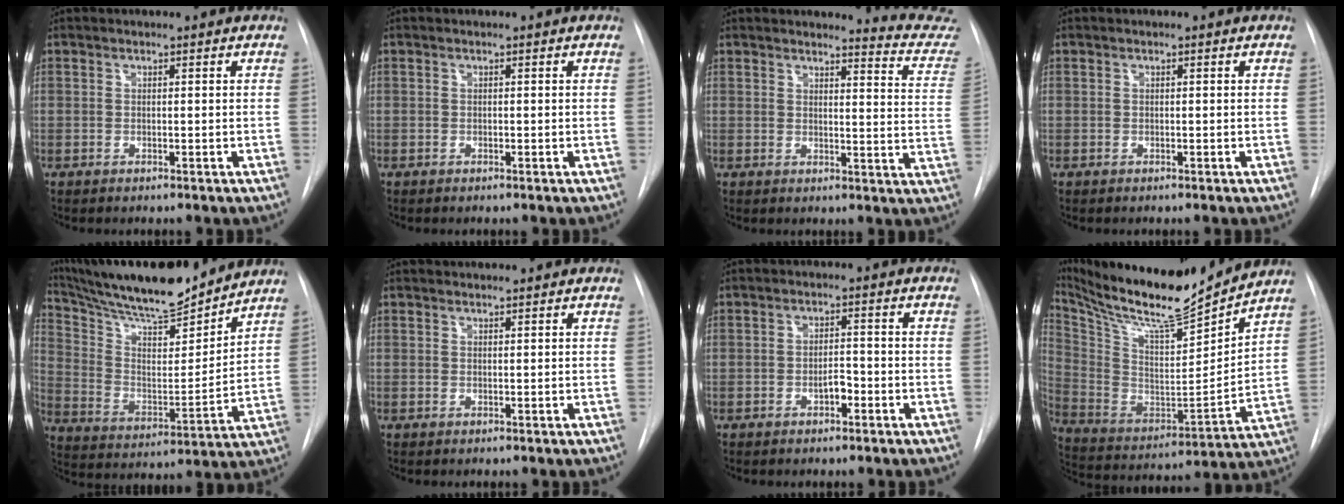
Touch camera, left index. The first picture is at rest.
{"total": 0.0}
{"total": 10.4, "force": [10.4, 0.1, 0.6], "torque": [0.010, -0.096, 0.091]}
{"total": 0.0}
{"total": 20.5, "force": [18.6, 2.3, 8.4], "torque": [-0.154, -0.006, 0.304]}
{"total": 0.9, "force": [0.9, 0.0, -0.1], "torque": [-0.006, 0.008, 0.020]}
{"total": 2.3, "force": [-1.1, 0.9, 1.8], "torque": [-0.026, 0.004, -0.017]}
{"total": 21.6, "force": [19.6, 2.0, 8.8], "torque": [-0.184, -0.032, 0.330]}